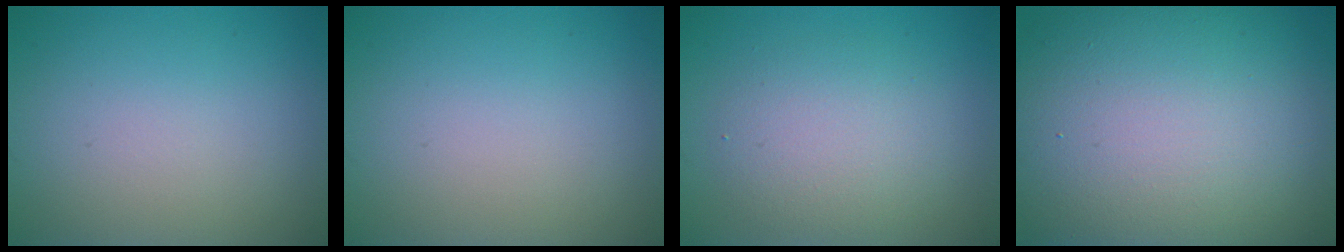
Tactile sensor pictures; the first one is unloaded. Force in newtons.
{"total": 0.0}
{"total": 3.7, "press": 3.7, "slide": 0.1}
{"total": 18.0, "press": 17.9, "slide": 1.2}